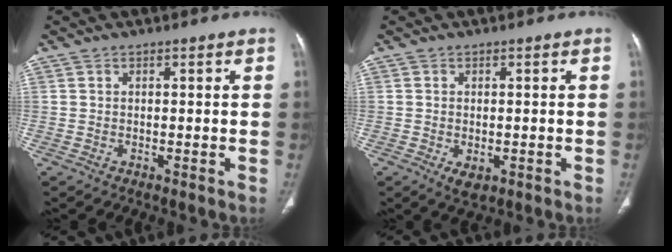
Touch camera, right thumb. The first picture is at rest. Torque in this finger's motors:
{"motor_torque": [-0.15, -0.03, -0.30, 0.04, 0.07]}